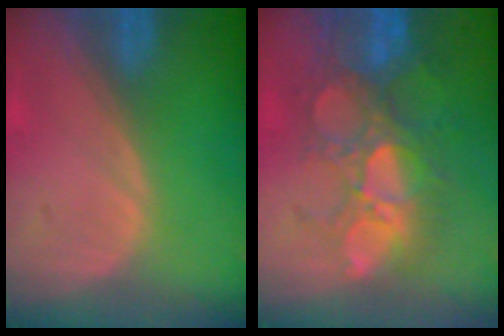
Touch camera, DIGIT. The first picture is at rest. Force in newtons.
{"total": 10.9, "press": 9.5, "slide": 5.4}